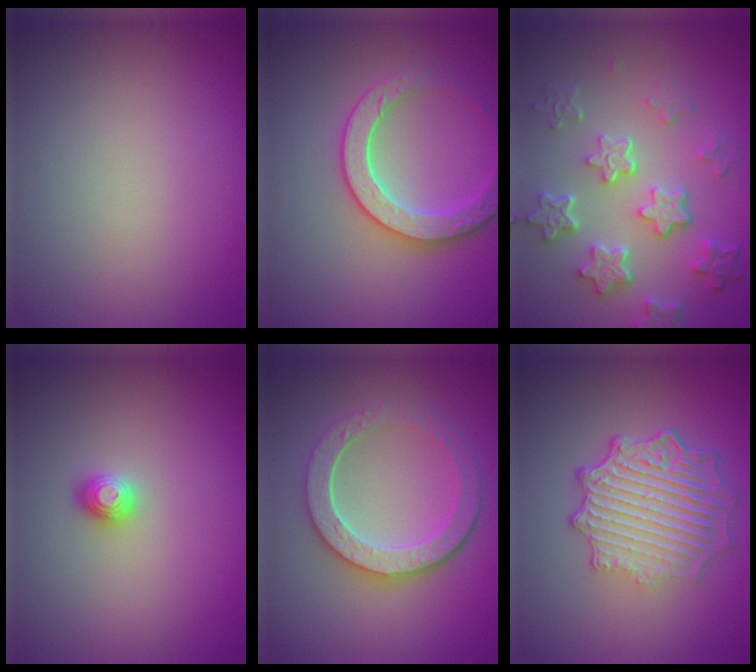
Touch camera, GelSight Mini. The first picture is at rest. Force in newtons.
{"total": 4.3, "press": 4.1, "slide": 1.5}
{"total": 5.9, "press": 4.4, "slide": 3.9}
{"total": 1.1, "press": 1.1, "slide": 0.2}
{"total": 5.2, "press": 4.4, "slide": 2.8}
{"total": 7.1, "press": 5.4, "slide": 4.7}